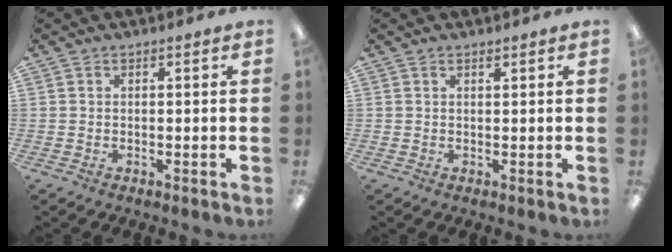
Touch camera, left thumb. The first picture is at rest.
{"total": 0.7, "force": [0.6, 0.2, 0.1], "torque": [-0.003, -0.001, 0.012]}